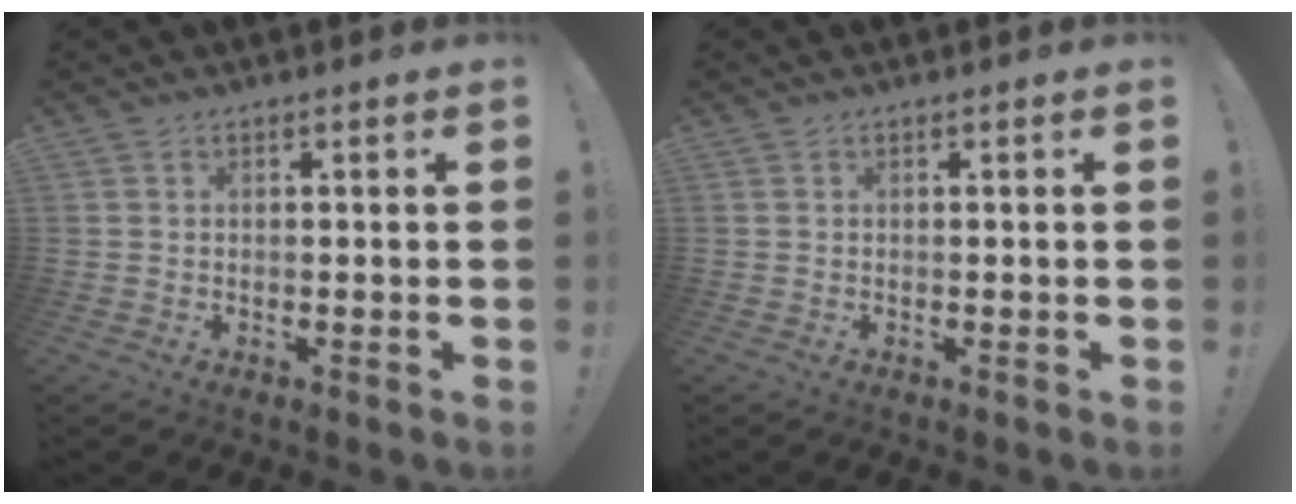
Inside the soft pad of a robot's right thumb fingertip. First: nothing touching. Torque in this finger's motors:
{"motor_torque": [0.44, -0.27, 0.30, 0.06, 0.00]}